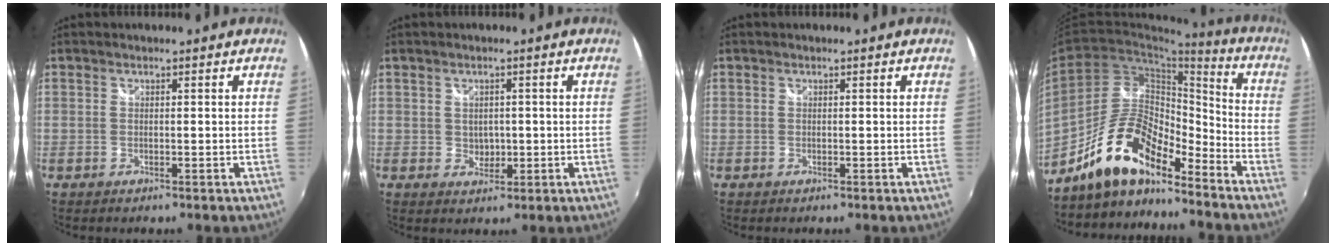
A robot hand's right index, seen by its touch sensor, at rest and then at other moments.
{"total": 2.7, "force": [0.1, 2.5, 1.0], "torque": [-0.013, 0.001, 0.005]}
{"total": 0.0}
{"total": 14.7, "force": [-11.6, 4.4, 7.8], "torque": [-0.153, 0.012, -0.218]}